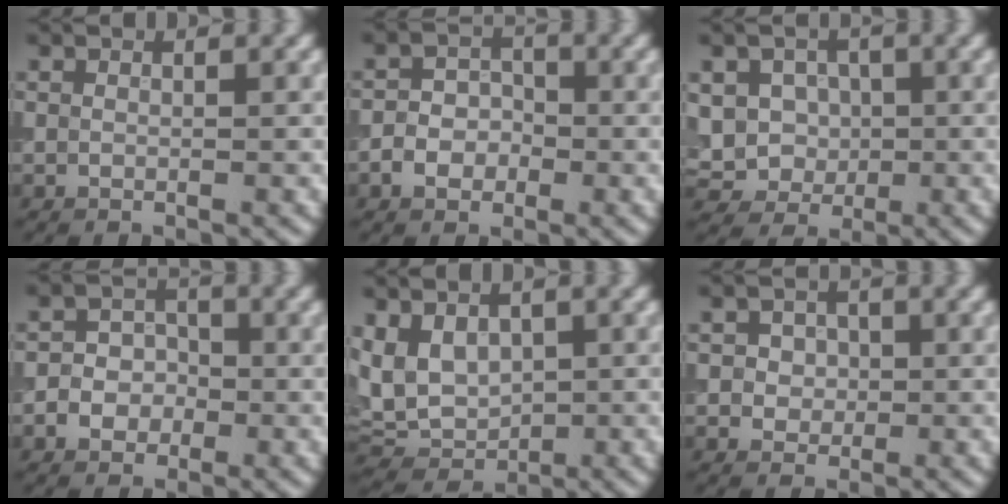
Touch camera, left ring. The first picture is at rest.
{"total": 2.9, "force": [-1.3, 2.2, 1.4], "torque": [-0.010, 0.003, -0.034]}
{"total": 4.0, "force": [0.0, 3.6, 1.7], "torque": [-0.033, 0.001, -0.012]}
{"total": 3.3, "force": [-1.2, 2.8, 1.2], "torque": [0.002, 0.005, -0.039]}
{"total": 4.9, "force": [0.7, 3.5, 3.4], "torque": [-0.076, -0.003, 0.007]}
{"total": 2.2, "force": [0.3, 1.9, 1.1], "torque": [-0.018, 0.004, 0.003]}